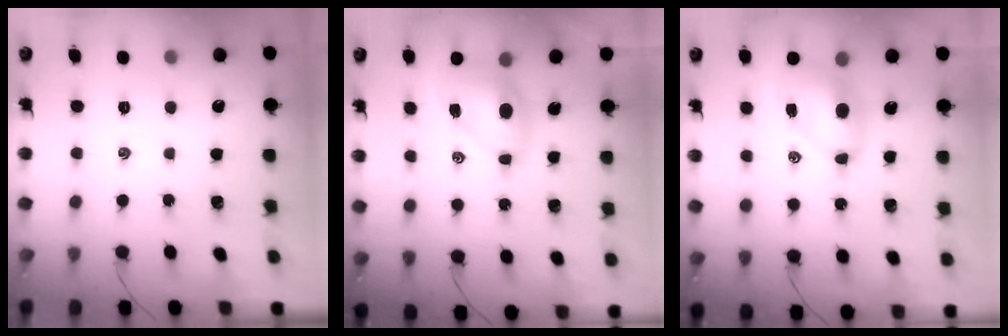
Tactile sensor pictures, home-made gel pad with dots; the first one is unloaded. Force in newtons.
{"total": 8.7, "press": 8.4, "slide": 2.2}
{"total": 7.7, "press": 7.5, "slide": 1.8}